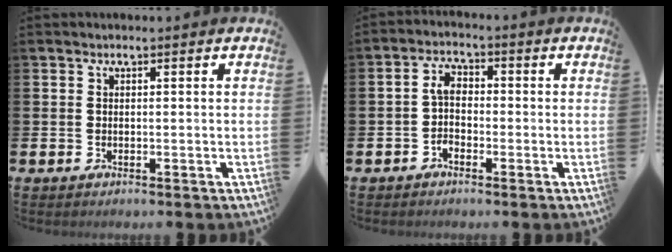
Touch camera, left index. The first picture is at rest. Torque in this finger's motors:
{"motor_torque": [0.64, 0.08, 0.27, 0.07]}